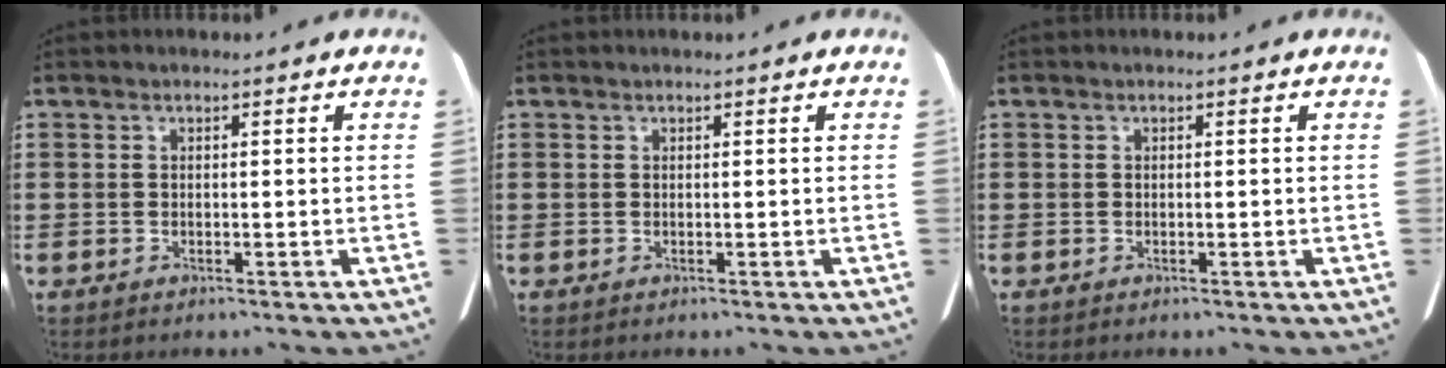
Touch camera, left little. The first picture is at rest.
{"total": 0.0}
{"total": 0.0}